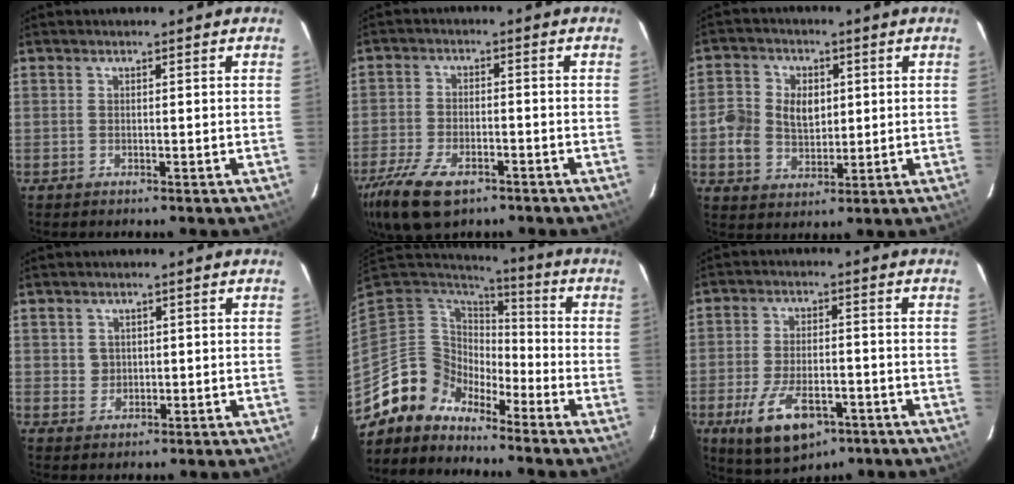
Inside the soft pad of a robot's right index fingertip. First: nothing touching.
{"total": 13.7, "force": [-8.8, 6.4, 8.4], "torque": [-0.207, -0.033, -0.160]}
{"total": 8.2, "force": [0.5, 6.8, 4.5], "torque": [-0.100, 0.016, 0.008]}
{"total": 2.2, "force": [0.4, 2.2, 0.2], "torque": [0.003, 0.007, 0.007]}
{"total": 9.2, "force": [-7.9, 4.7, -0.9], "torque": [0.003, 0.043, -0.165]}
{"total": 12.8, "force": [-6.6, 6.0, 9.2], "torque": [-0.194, -0.021, -0.104]}